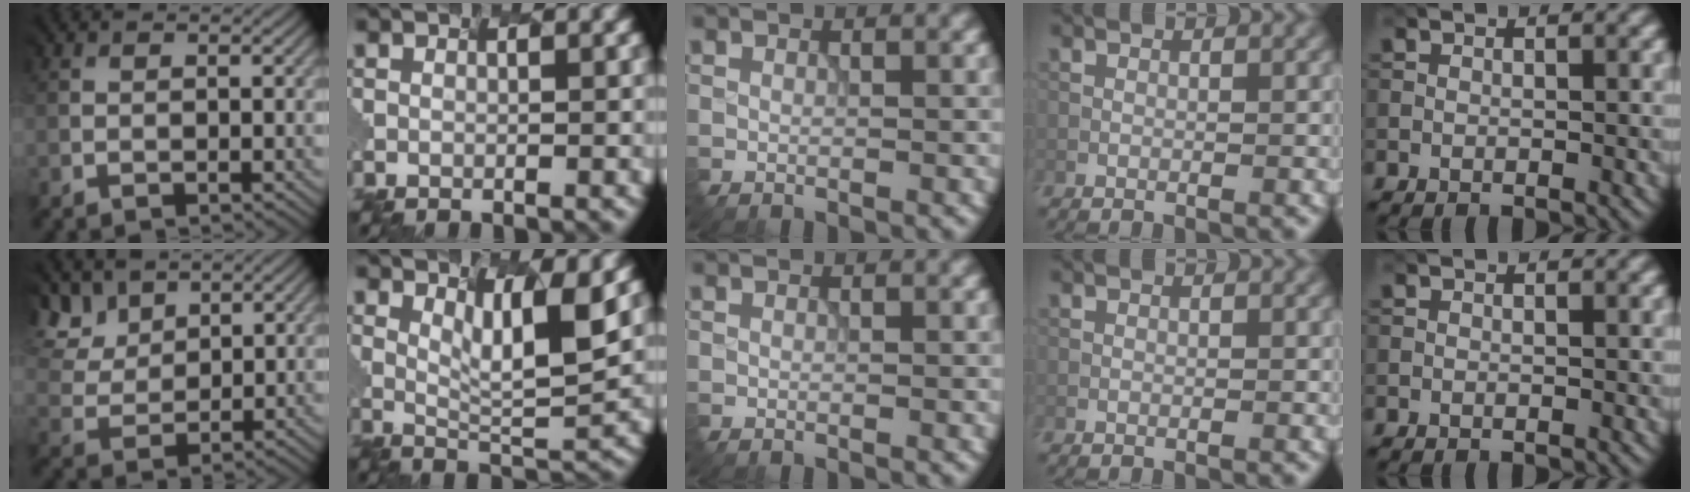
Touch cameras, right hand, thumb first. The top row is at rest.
{"thumb": {"total": 6.9, "force": [5.4, 3.8, 2.2], "torque": [-0.096, 0.015, 0.098]}, "index": {"total": 3.5, "force": [1.6, -0.1, 3.1], "torque": [-0.090, -0.025, 0.058]}}